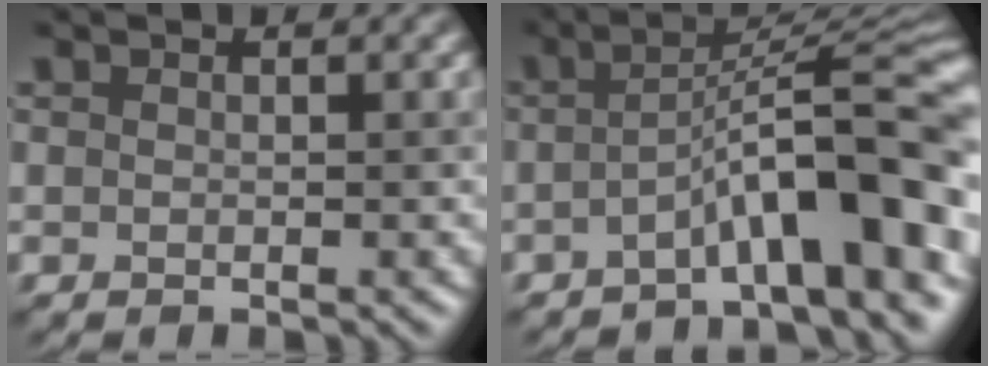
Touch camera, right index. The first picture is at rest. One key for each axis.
{"total": 9.6, "fx": -3.3, "fy": 1.8, "fz": 8.9, "tx": -0.109, "ty": 0.028, "tz": -0.056}